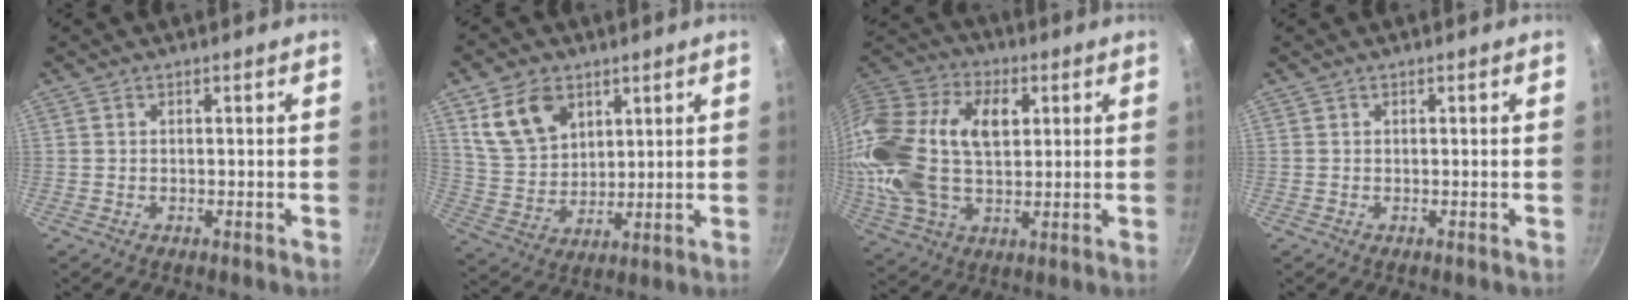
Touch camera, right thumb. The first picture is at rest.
{"total": 11.2, "force": [5.4, 7.8, 6.1], "torque": [-0.092, -0.021, 0.114]}
{"total": 24.9, "force": [4.3, 15.3, 19.1], "torque": [-0.375, 0.018, 0.068]}
{"total": 0.0}